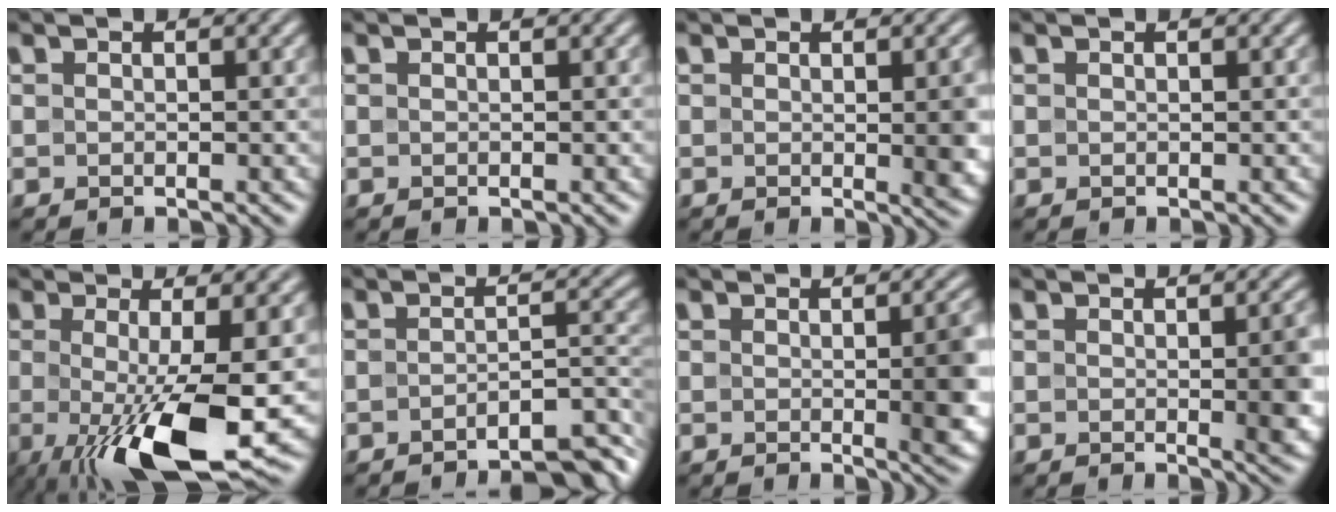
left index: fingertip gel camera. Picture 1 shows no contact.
{"total": 0.0}
{"total": 3.2, "force": [-0.1, 0.7, 3.1], "torque": [-0.034, -0.003, 0.000]}
{"total": 0.0}
{"total": 10.6, "force": [-2.2, 2.5, 10.1], "torque": [-0.164, -0.026, -0.025]}
{"total": 5.1, "force": [-4.0, 0.9, 3.1], "torque": [-0.031, 0.014, -0.058]}
{"total": 4.8, "force": [-0.2, 1.2, 4.6], "torque": [-0.049, -0.004, 0.001]}
{"total": 3.8, "force": [-0.1, 0.9, 3.7], "torque": [-0.039, -0.002, 0.000]}